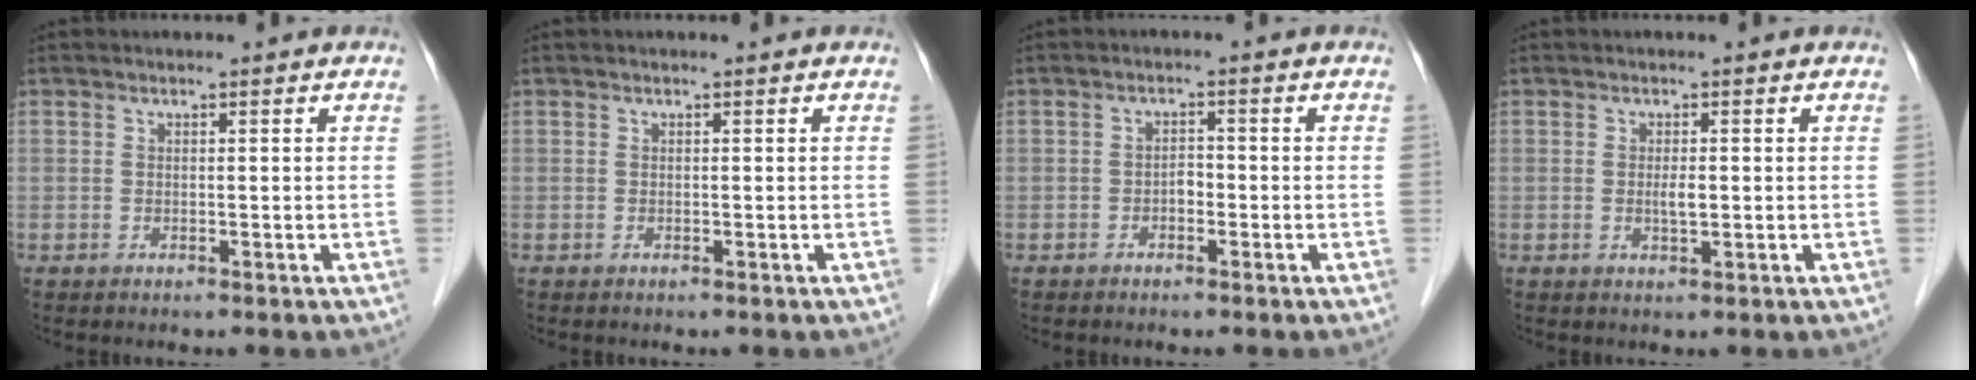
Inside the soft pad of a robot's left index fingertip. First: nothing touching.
{"total": 0.0}
{"total": 0.6, "force": [-0.3, 0.3, 0.5], "torque": [-0.006, 0.003, -0.007]}
{"total": 1.6, "force": [0.0, 0.3, 1.6], "torque": [-0.030, -0.001, 0.000]}